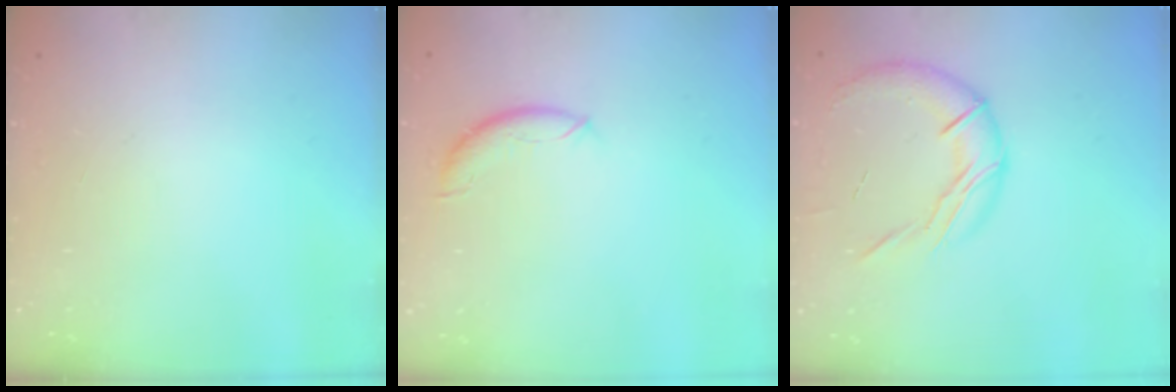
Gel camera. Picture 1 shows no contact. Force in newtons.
{"total": 7.8, "press": 7.8, "slide": 0.5}
{"total": 12.1, "press": 12.0, "slide": 1.1}